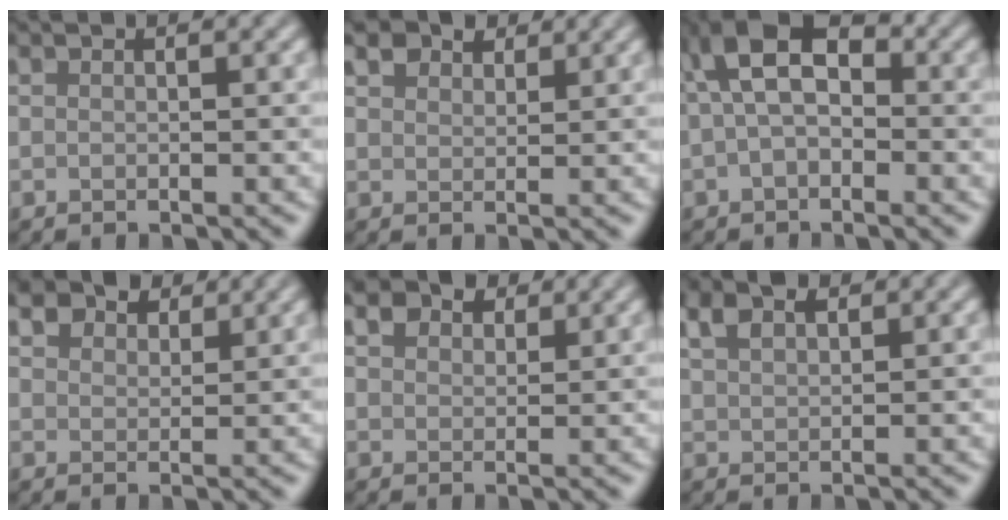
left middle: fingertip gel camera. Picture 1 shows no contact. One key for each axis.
{"total": 3.7, "fx": 2.9, "fy": 1.9, "fz": 1.3, "tx": -0.033, "ty": 0.001, "tz": 0.051}
{"total": 6.0, "fx": 0.3, "fy": 3.6, "fz": 4.8, "tx": -0.086, "ty": 0.023, "tz": -0.010}
{"total": 5.5, "fx": 4.4, "fy": 2.7, "fz": 2.1, "tx": -0.052, "ty": 0.005, "tz": 0.070}
{"total": 3.5, "fx": 2.5, "fy": 2.0, "fz": 1.4, "tx": -0.035, "ty": 0.008, "tz": 0.039}
{"total": 2.9, "fx": 1.9, "fy": 1.5, "fz": 1.7, "tx": -0.040, "ty": 0.010, "tz": 0.039}